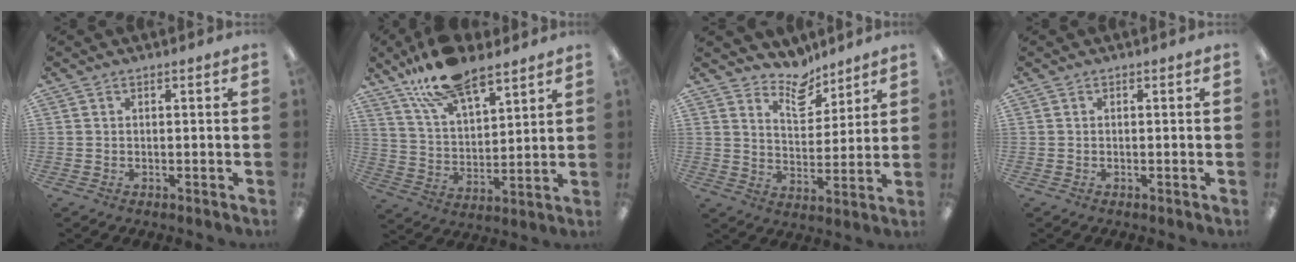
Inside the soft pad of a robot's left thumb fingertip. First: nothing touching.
{"total": 14.8, "force": [11.4, 5.7, 7.7], "torque": [-0.147, -0.054, 0.205]}
{"total": 9.0, "force": [7.8, 3.9, 2.3], "torque": [-0.027, -0.055, 0.141]}
{"total": 0.0}